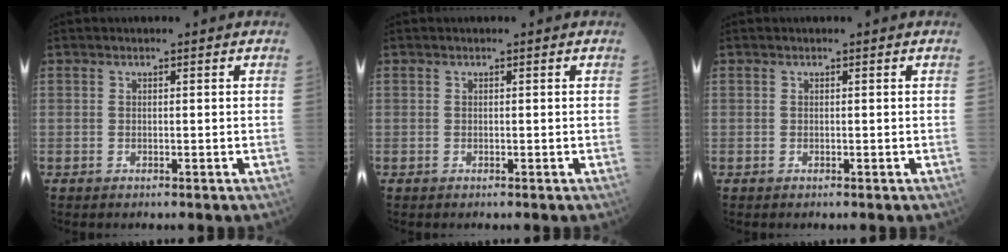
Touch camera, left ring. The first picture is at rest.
{"total": 0.0}
{"total": 0.0}